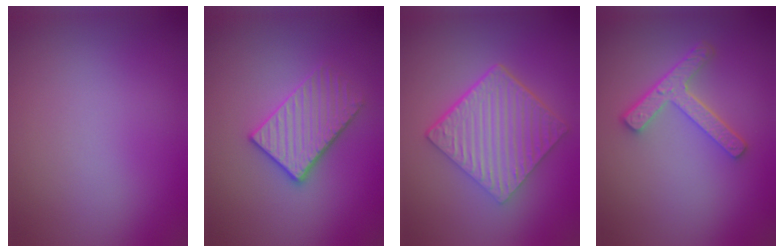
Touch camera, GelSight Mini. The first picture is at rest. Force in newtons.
{"total": 3.4, "press": 3.1, "slide": 1.2}
{"total": 6.6, "press": 4.7, "slide": 4.7}
{"total": 3.9, "press": 3.0, "slide": 2.5}